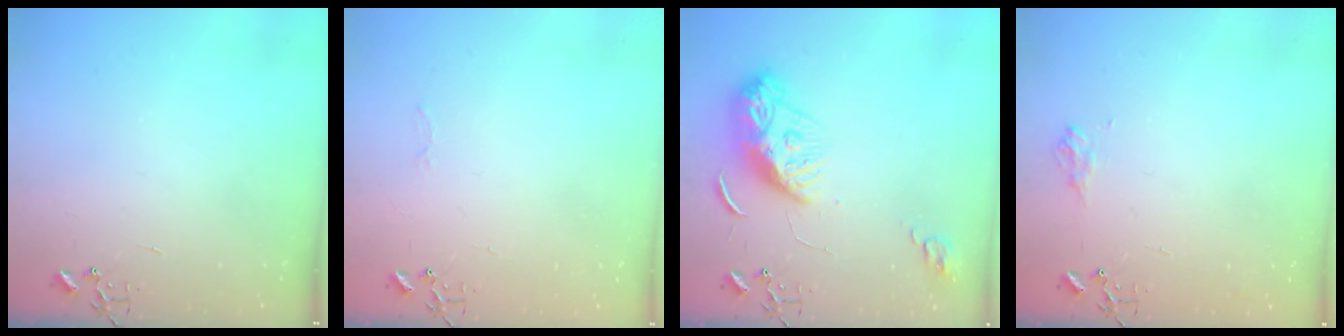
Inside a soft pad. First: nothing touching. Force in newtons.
{"total": 2.5, "press": 2.5, "slide": 0.4}
{"total": 11.9, "press": 11.9, "slide": 0.9}
{"total": 8.0, "press": 8.0, "slide": 1.0}